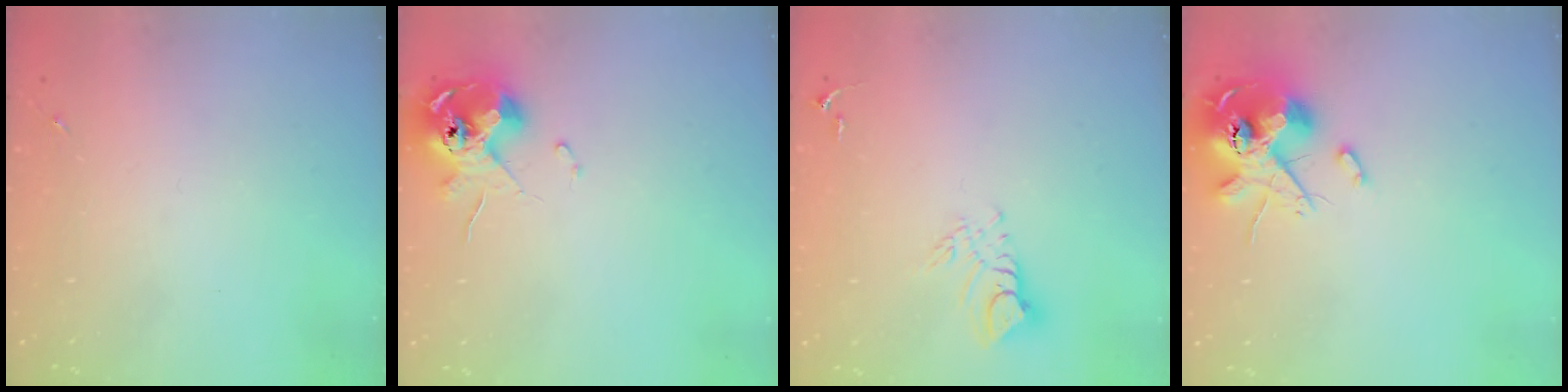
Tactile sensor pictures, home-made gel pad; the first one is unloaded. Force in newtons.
{"total": 10.4, "press": 10.3, "slide": 1.4}
{"total": 8.6, "press": 8.6, "slide": 0.8}
{"total": 14.2, "press": 14.0, "slide": 2.0}